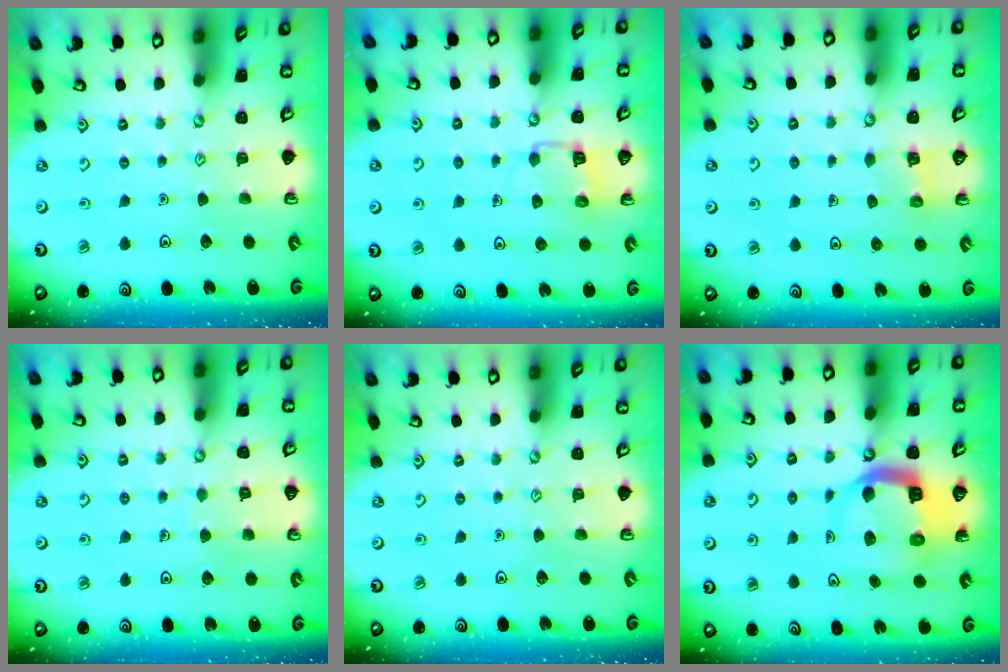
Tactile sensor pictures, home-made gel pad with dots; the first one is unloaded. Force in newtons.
{"total": 5.5, "press": 5.5, "slide": 0.3}
{"total": 2.5, "press": 2.5, "slide": 0.1}
{"total": 2.9, "press": 2.9, "slide": 0.2}
{"total": 0.0}
{"total": 8.7, "press": 8.6, "slide": 1.3}